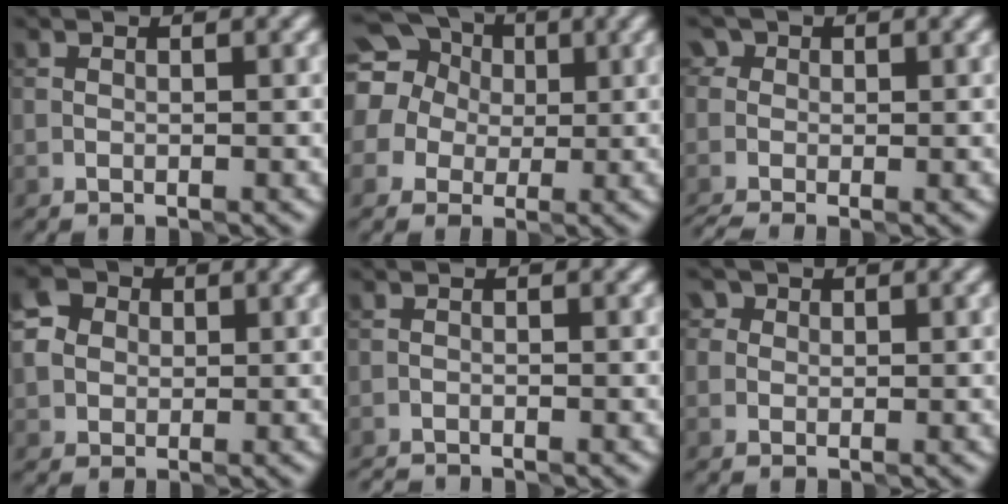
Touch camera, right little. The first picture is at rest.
{"total": 14.2, "force": [4.5, 12.5, 5.1], "torque": [-0.135, 0.048, 0.041]}
{"total": 2.4, "force": [-0.9, 1.8, 1.3], "torque": [-0.016, 0.010, -0.024]}
{"total": 4.0, "force": [0.8, 3.5, 1.6], "torque": [-0.029, 0.016, 0.005]}
{"total": 1.2, "force": [-1.2, -0.1, 0.0], "torque": [-0.003, -0.005, -0.028]}
{"total": 2.6, "force": [1.4, 2.0, 0.9], "torque": [0.006, 0.017, -0.009]}